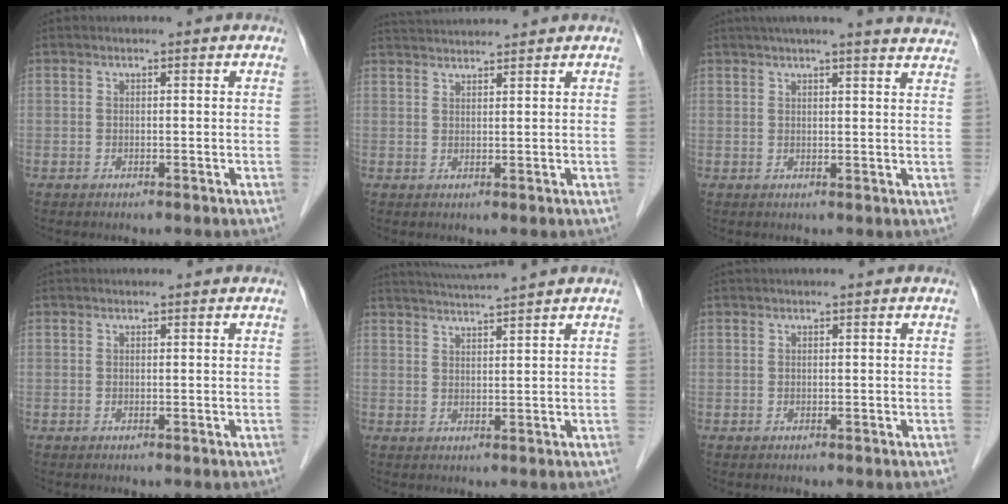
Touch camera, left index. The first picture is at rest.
{"total": 5.4, "force": [5.2, -0.7, 1.2], "torque": [-0.025, 0.027, 0.087]}
{"total": 17.2, "force": [15.6, 0.5, 7.3], "torque": [-0.102, 0.000, 0.181]}
{"total": 0.7, "force": [0.7, 0.0, 0.2], "torque": [-0.008, 0.017, 0.017]}
{"total": 6.1, "force": [5.6, -1.8, 1.8], "torque": [-0.034, 0.005, 0.090]}
{"total": 1.4, "force": [1.2, -0.3, 0.7], "torque": [-0.013, 0.020, 0.030]}